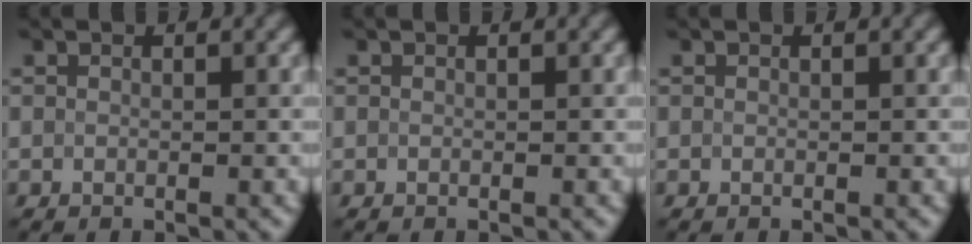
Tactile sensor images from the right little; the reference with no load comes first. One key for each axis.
{"total": 0.0}
{"total": 0.0}